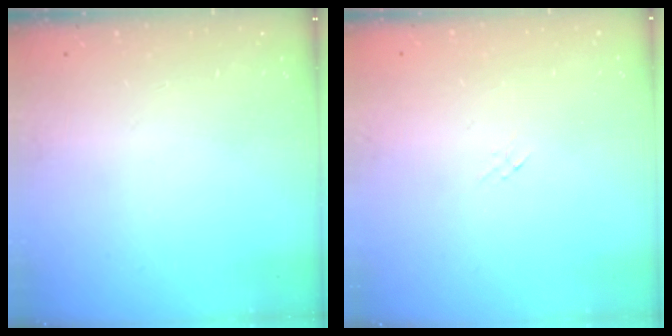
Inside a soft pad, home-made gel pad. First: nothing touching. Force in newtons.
{"total": 0.9, "press": 0.8, "slide": 0.4}